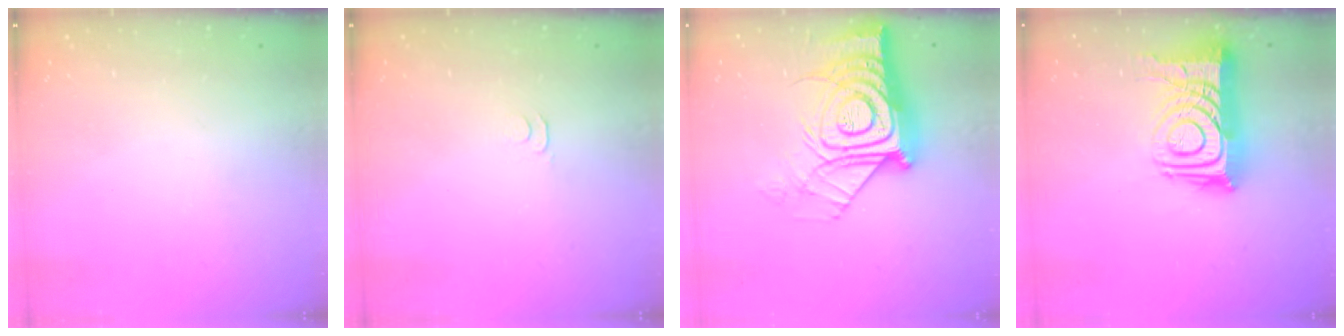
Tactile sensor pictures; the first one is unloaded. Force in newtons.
{"total": 2.8, "press": 2.7, "slide": 0.5}
{"total": 22.0, "press": 21.9, "slide": 1.7}
{"total": 15.5, "press": 15.4, "slide": 1.5}